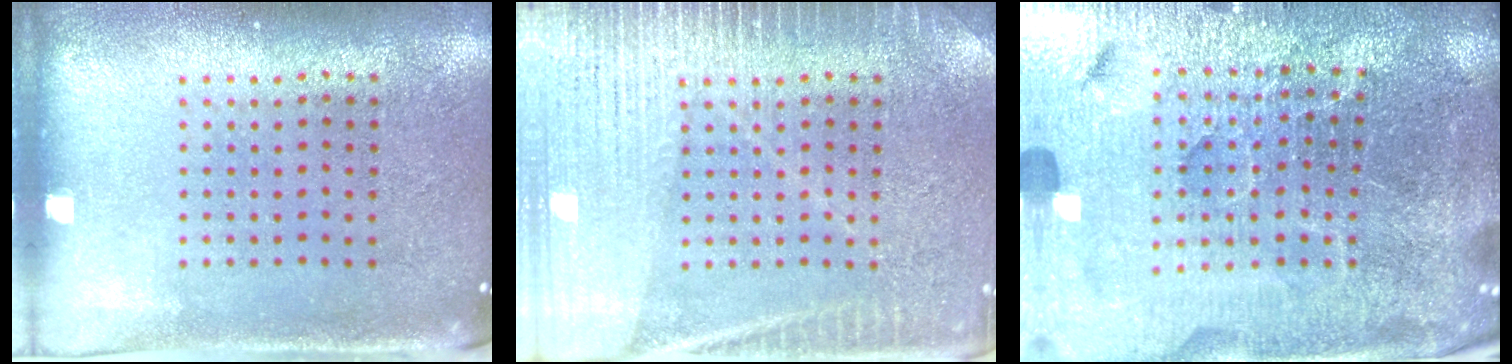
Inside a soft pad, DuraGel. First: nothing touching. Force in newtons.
{"total": 4.7, "press": 4.6, "slide": 0.7}
{"total": 6.3, "press": 5.6, "slide": 2.8}